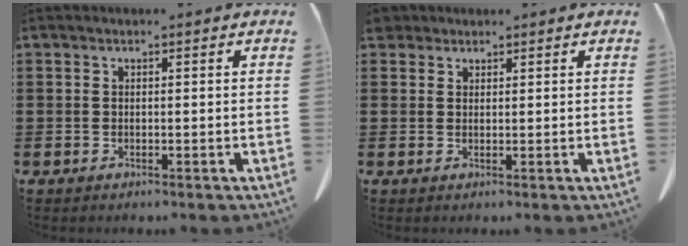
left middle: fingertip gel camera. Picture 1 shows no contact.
{"total": 2.0, "force": [1.7, 1.0, 0.4], "torque": [-0.015, 0.008, 0.034]}